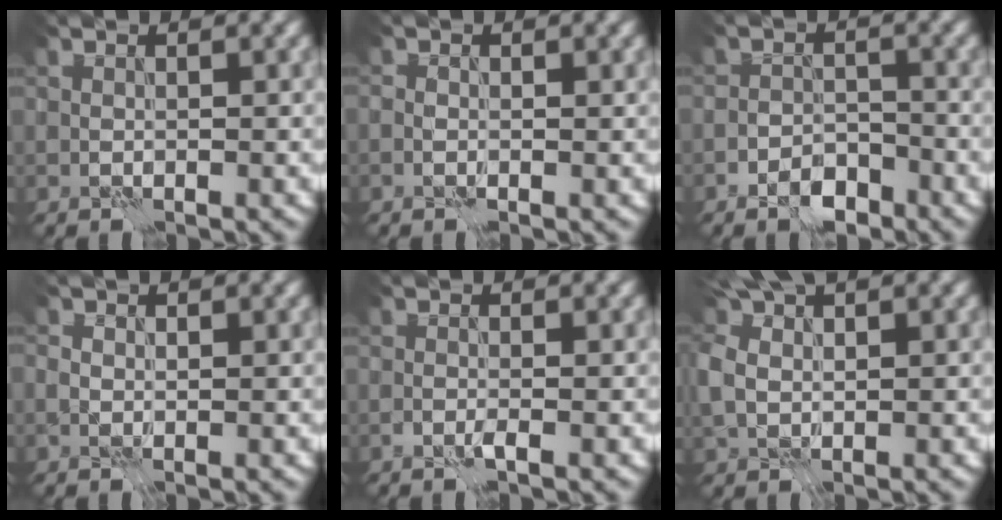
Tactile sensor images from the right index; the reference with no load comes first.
{"total": 0.5, "force": [-0.1, 0.3, 0.4], "torque": [-0.007, 0.000, -0.002]}
{"total": 2.8, "force": [-2.2, 1.2, 1.2], "torque": [-0.016, 0.004, -0.041]}
{"total": 0.6, "force": [0.1, 0.4, 0.4], "torque": [-0.009, -0.002, 0.002]}
{"total": 0.6, "force": [-0.4, -0.3, 0.4], "torque": [-0.012, 0.001, -0.008]}
{"total": 4.4, "force": [1.9, 2.6, 3.1], "torque": [-0.075, 0.010, 0.034]}